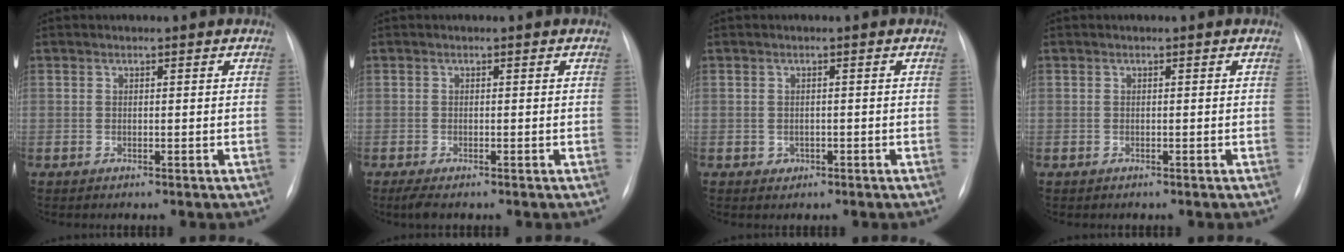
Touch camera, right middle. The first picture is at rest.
{"total": 2.2, "force": [-1.5, 0.5, 1.5], "torque": [-0.034, -0.010, -0.023]}
{"total": 1.1, "force": [-0.4, 1.0, 0.2], "torque": [-0.001, 0.003, -0.004]}
{"total": 0.0}